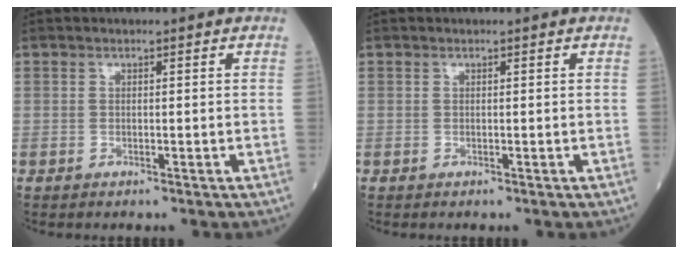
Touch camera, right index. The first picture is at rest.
{"total": 0.0}